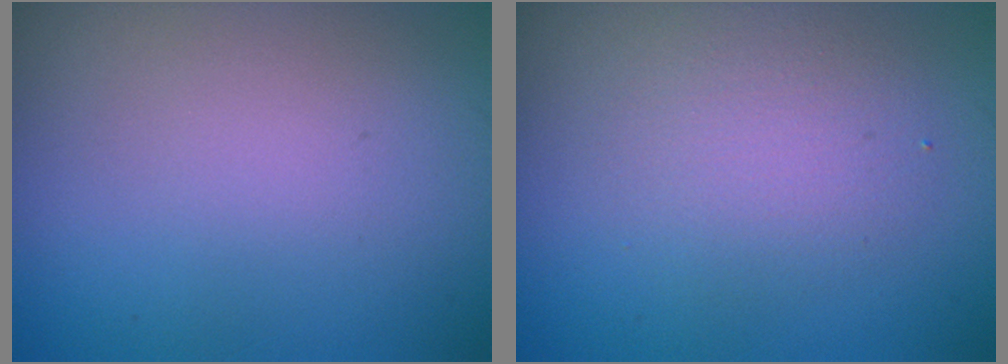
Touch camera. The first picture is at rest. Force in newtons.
{"total": 2.8, "press": 2.8, "slide": 0.2}